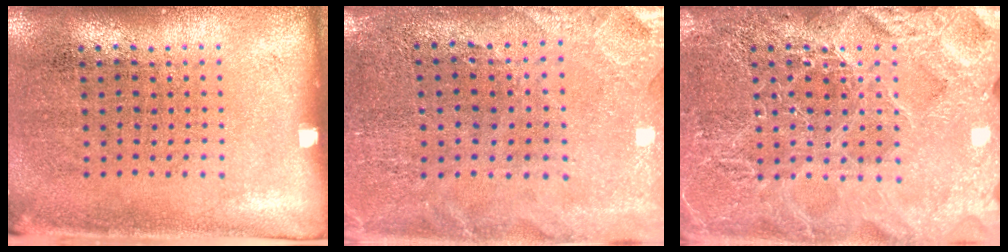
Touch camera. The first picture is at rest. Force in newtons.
{"total": 0.5, "press": 0.5, "slide": 0.2}
{"total": 4.6, "press": 4.6, "slide": 0.6}